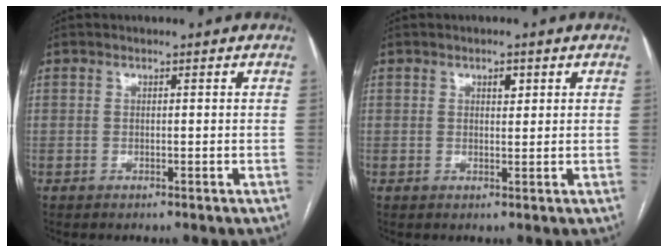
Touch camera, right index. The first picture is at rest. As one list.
[{"total": 1.8, "force": [0.9, 0.8, 1.4], "torque": [-0.022, -0.001, 0.013]}]